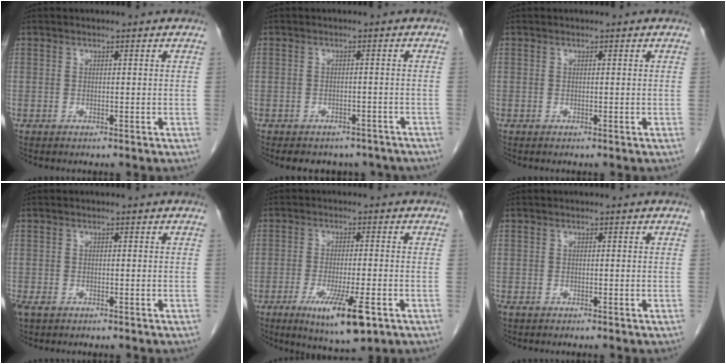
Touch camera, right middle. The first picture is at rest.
{"total": 9.8, "force": [-8.2, 4.5, 2.8], "torque": [-0.038, 0.001, -0.085]}
{"total": 0.0}
{"total": 2.3, "force": [-1.6, 1.1, 1.2], "torque": [-0.030, -0.004, -0.023]}
{"total": 9.7, "force": [-4.8, 1.2, 8.3], "torque": [-0.146, -0.026, -0.071]}
{"total": 1.3, "force": [-1.1, 0.4, 0.6], "torque": [-0.015, -0.003, -0.014]}